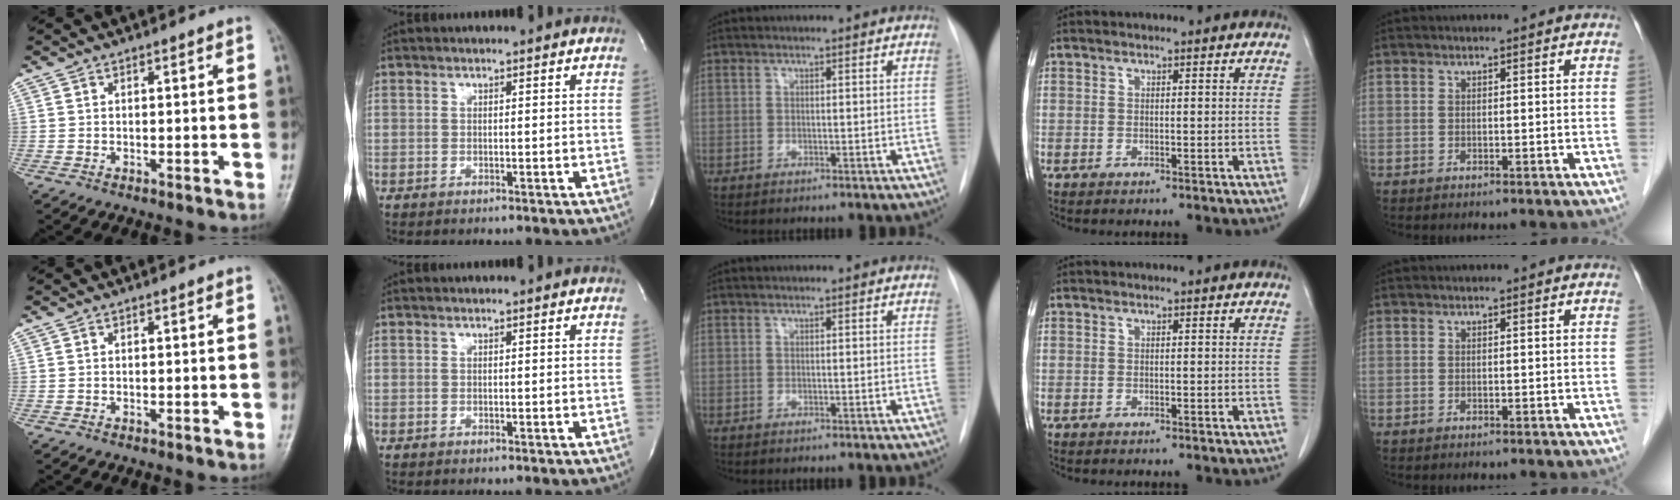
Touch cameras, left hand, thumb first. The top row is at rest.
{}